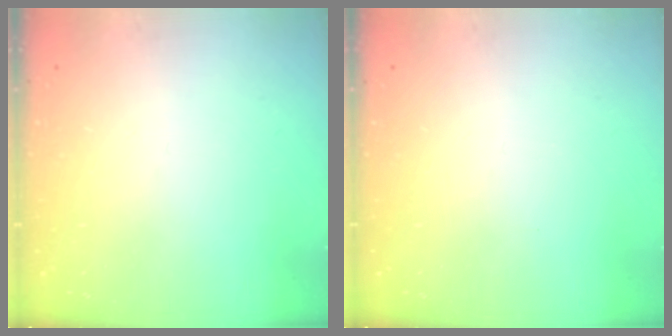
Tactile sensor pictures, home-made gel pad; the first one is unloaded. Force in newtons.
{"total": 0.0}